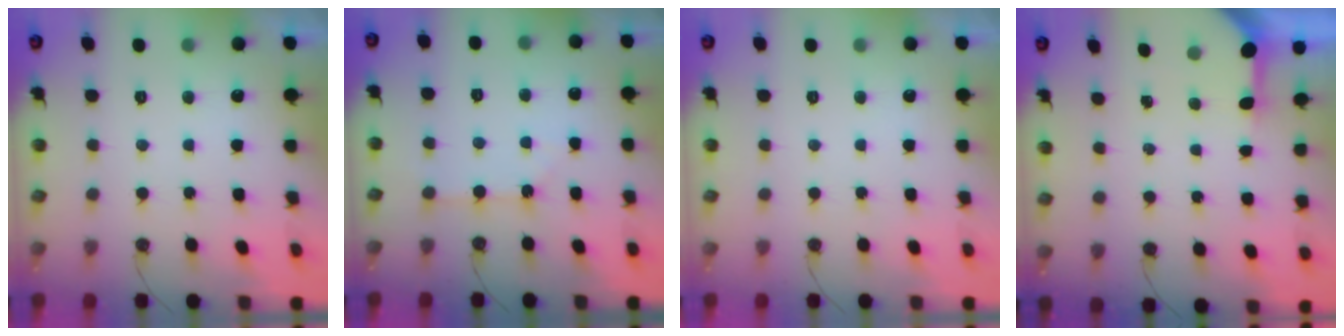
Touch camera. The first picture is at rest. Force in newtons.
{"total": 1.8, "press": 1.7, "slide": 0.3}
{"total": 0.0}
{"total": 3.4, "press": 3.4, "slide": 0.3}